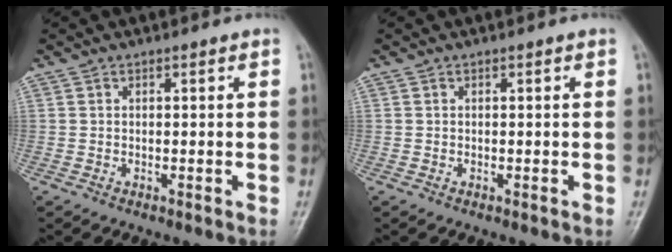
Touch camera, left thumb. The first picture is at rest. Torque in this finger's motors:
{"motor_torque": [-0.01, 0.01, -0.05, -0.03, 0.00]}